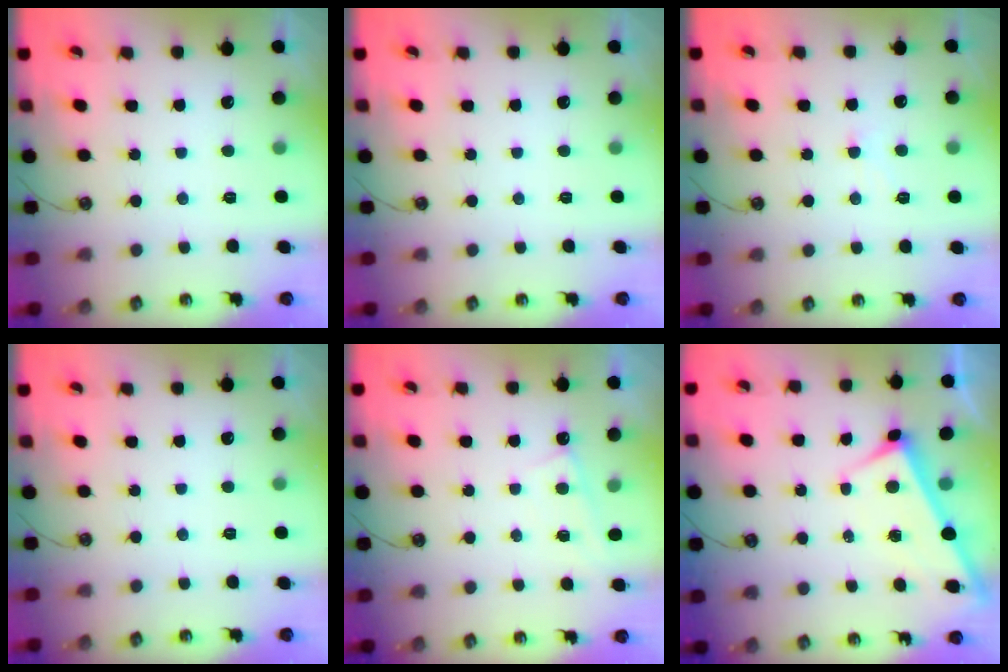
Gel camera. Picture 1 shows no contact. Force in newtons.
{"total": 0.0}
{"total": 1.5, "press": 1.4, "slide": 0.4}
{"total": 0.0}
{"total": 1.8, "press": 1.8, "slide": 0.3}
{"total": 3.3, "press": 3.3, "slide": 0.1}